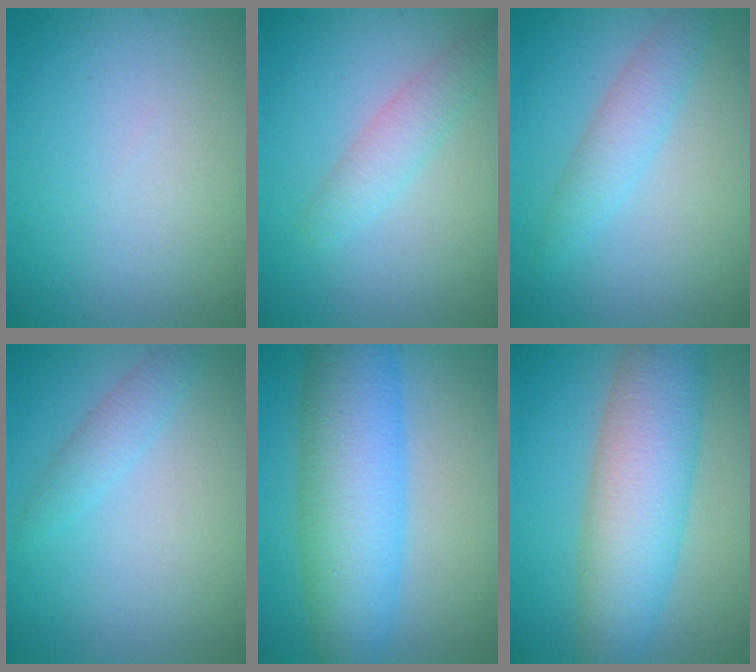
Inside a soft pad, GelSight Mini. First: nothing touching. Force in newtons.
{"total": 2.4, "press": 2.4, "slide": 0.1}
{"total": 2.7, "press": 2.7, "slide": 0.1}
{"total": 1.8, "press": 1.8, "slide": 0.1}
{"total": 9.5, "press": 9.5, "slide": 0.0}
{"total": 8.7, "press": 8.7, "slide": 0.3}